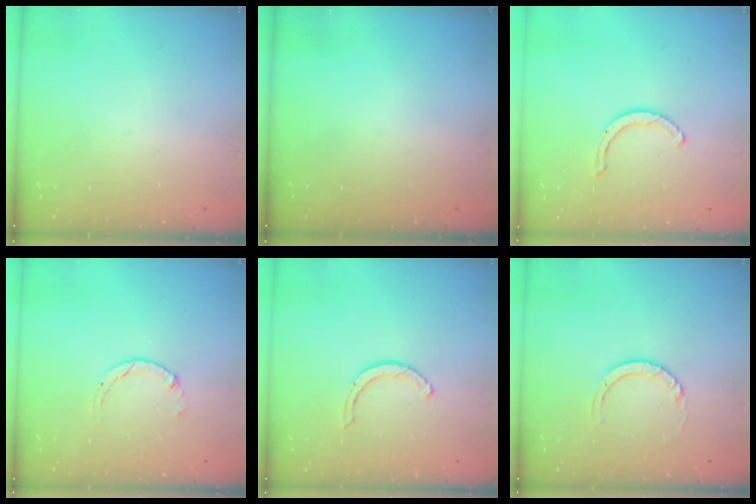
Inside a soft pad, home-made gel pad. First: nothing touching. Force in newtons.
{"total": 0.0}
{"total": 3.1, "press": 3.0, "slide": 0.3}
{"total": 0.7, "press": 0.7, "slide": 0.2}
{"total": 2.9, "press": 2.9, "slide": 0.4}
{"total": 3.0, "press": 3.0, "slide": 0.3}